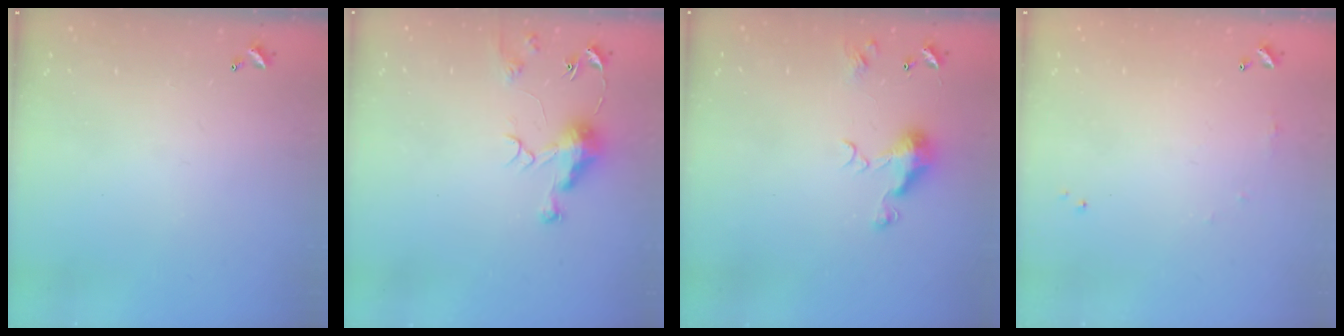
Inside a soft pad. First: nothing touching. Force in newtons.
{"total": 7.0, "press": 7.0, "slide": 0.7}
{"total": 6.6, "press": 6.5, "slide": 1.0}
{"total": 4.7, "press": 4.7, "slide": 0.7}